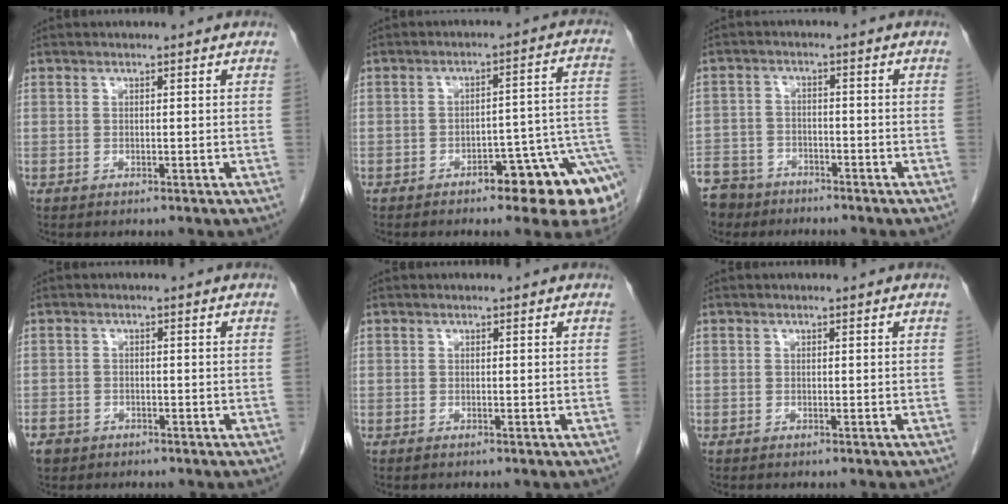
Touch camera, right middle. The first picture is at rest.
{"total": 11.2, "force": [-5.6, 2.8, 9.3], "torque": [-0.070, 0.026, -0.070]}
{"total": 10.5, "force": [-8.1, 6.3, 2.1], "torque": [-0.070, -0.001, -0.136]}
{"total": 4.0, "force": [-2.8, 2.8, 0.8], "torque": [-0.018, 0.003, -0.045]}
{"total": 0.0}
{"total": 0.0}